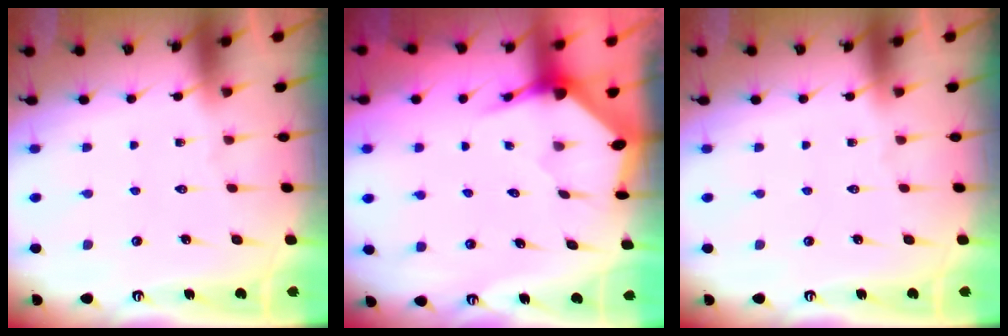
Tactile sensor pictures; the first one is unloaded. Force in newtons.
{"total": 3.5, "press": 3.4, "slide": 0.5}
{"total": 0.0}